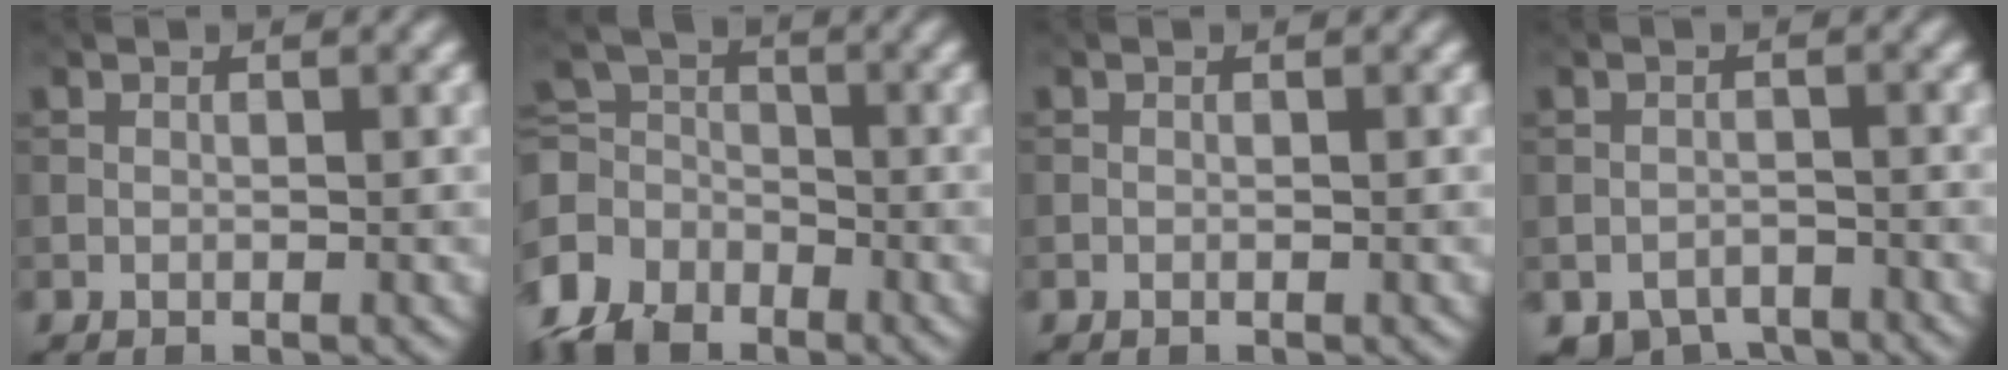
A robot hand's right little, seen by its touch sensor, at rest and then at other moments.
{"total": 8.0, "force": [-5.3, 5.1, 3.0], "torque": [-0.068, -0.008, -0.115]}
{"total": 0.0}
{"total": 3.4, "force": [-2.9, 1.7, 0.8], "torque": [-0.004, -0.011, -0.048]}